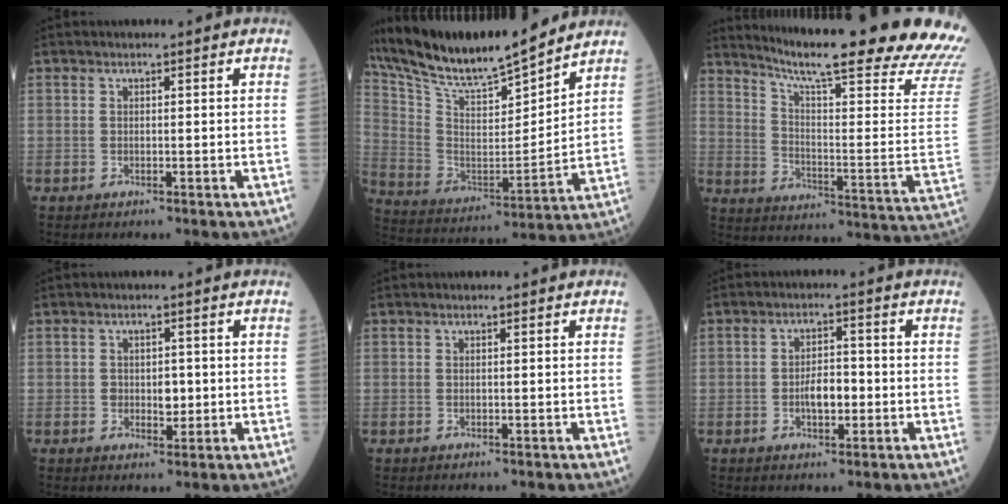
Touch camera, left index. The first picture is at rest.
{"total": 19.7, "force": [17.7, 1.6, 8.5], "torque": [-0.171, -0.002, 0.311]}
{"total": 28.8, "force": [24.5, 0.4, 15.0], "torque": [-0.212, -0.112, 0.307]}
{"total": 2.6, "force": [-0.1, 1.7, 2.0], "torque": [-0.029, 0.001, 0.002]}
{"total": 0.0}
{"total": 4.1, "force": [-1.0, 1.8, 3.6], "torque": [-0.065, 0.006, -0.018]}